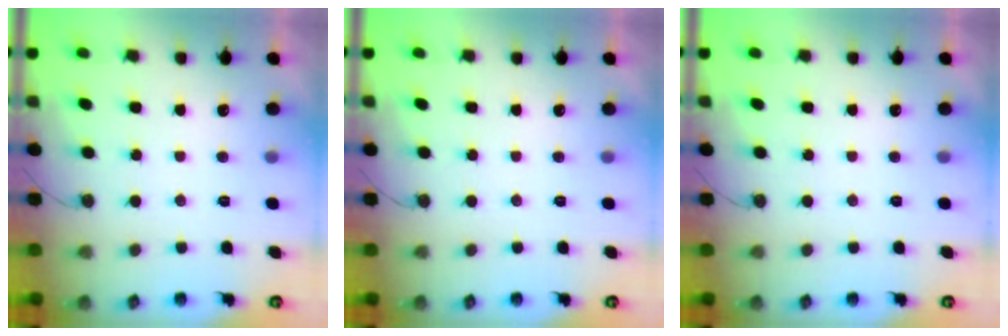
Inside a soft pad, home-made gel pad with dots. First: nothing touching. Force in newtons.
{"total": 0.0}
{"total": 0.0}